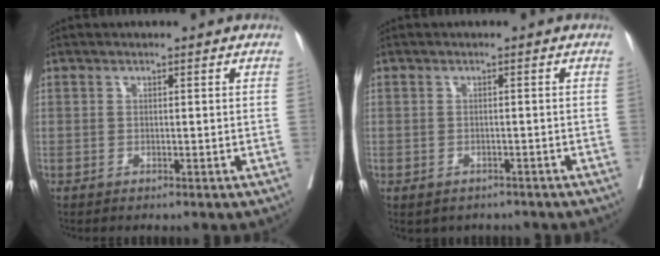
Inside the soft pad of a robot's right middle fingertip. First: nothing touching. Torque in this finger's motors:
{"motor_torque": [0.97, -1.17, 0.09, 0.03]}